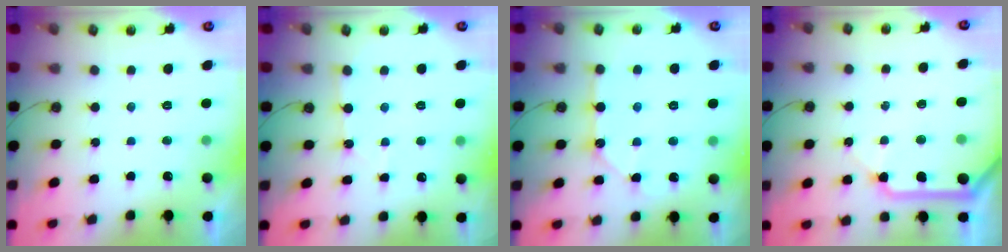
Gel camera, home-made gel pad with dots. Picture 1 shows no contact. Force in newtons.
{"total": 3.0, "press": 2.9, "slide": 0.4}
{"total": 12.0, "press": 12.0, "slide": 1.0}
{"total": 12.8, "press": 12.7, "slide": 1.8}